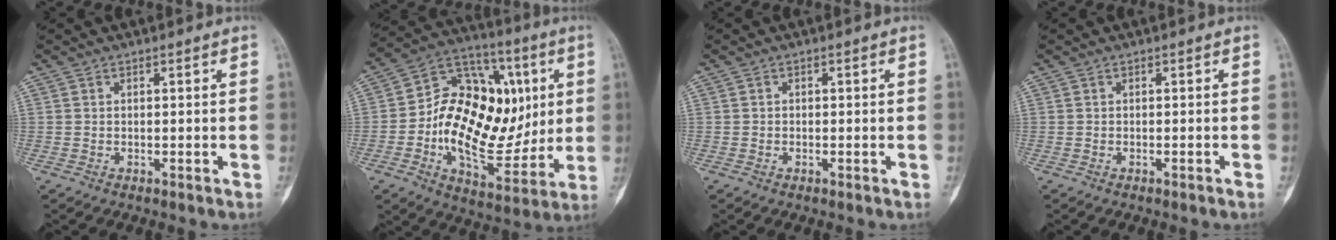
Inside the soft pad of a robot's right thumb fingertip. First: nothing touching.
{"total": 24.5, "force": [0.9, 15.0, 19.3], "torque": [-0.276, 0.006, 0.018]}
{"total": 0.0}
{"total": 0.0}